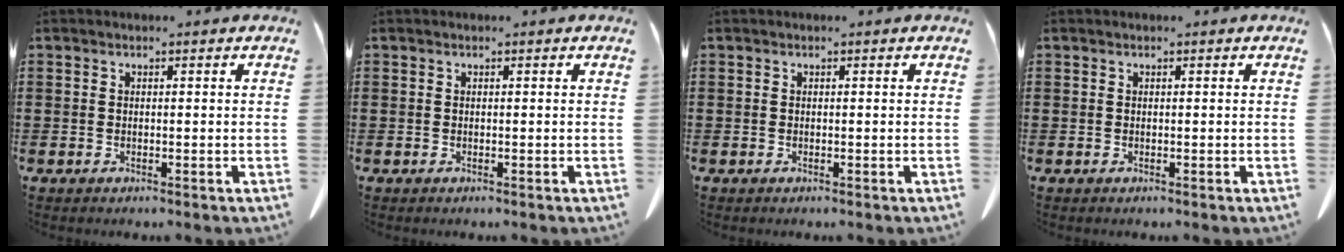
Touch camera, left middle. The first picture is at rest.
{"total": 0.0}
{"total": 0.0}
{"total": 0.0}